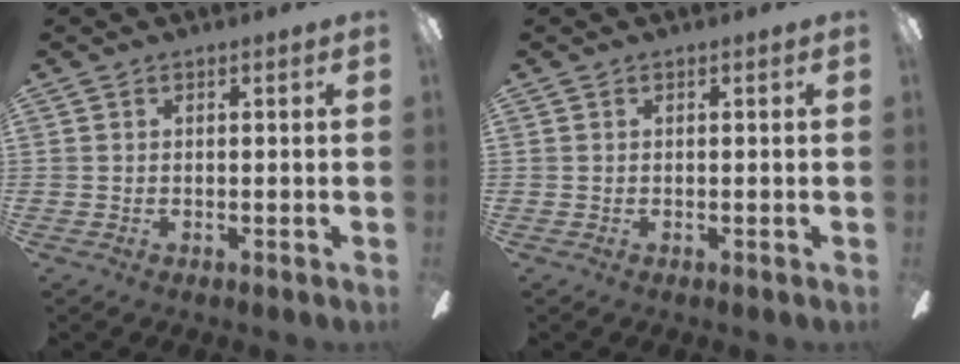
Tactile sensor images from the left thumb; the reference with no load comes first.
{"total": 0.0}